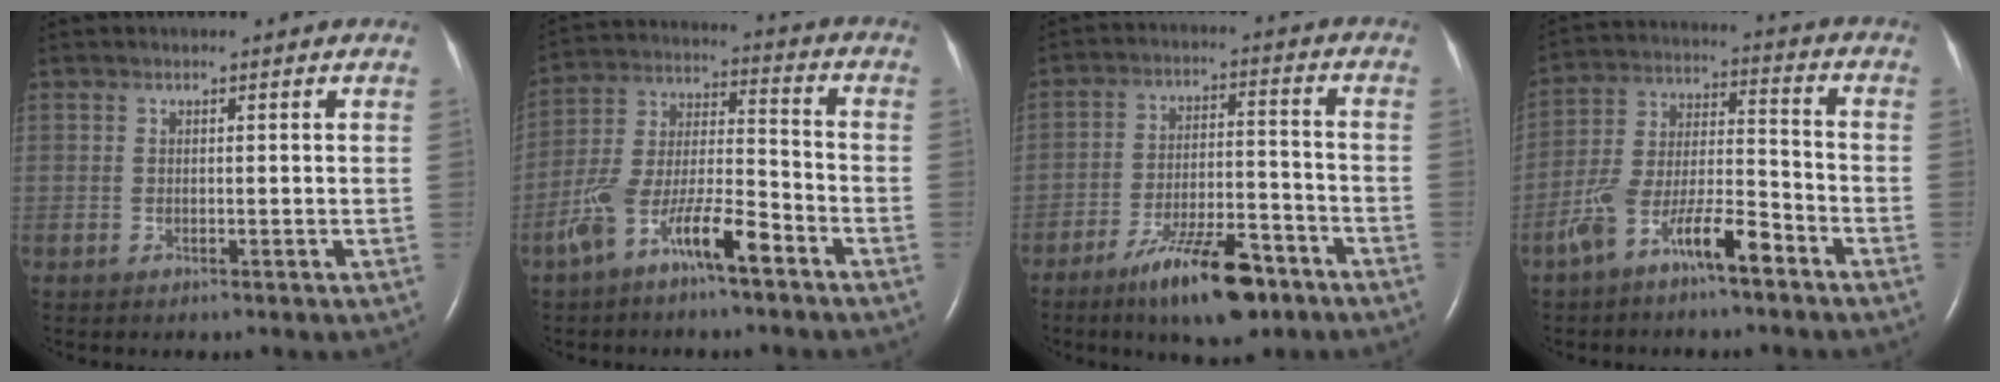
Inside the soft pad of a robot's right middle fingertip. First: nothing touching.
{"total": 11.0, "force": [-6.8, 2.3, 8.3], "torque": [-0.169, 0.008, -0.128]}
{"total": 12.0, "force": [-8.0, 3.0, 8.5], "torque": [-0.146, -0.006, -0.132]}
{"total": 10.2, "force": [-6.7, 2.2, 7.3], "torque": [-0.146, 0.012, -0.124]}